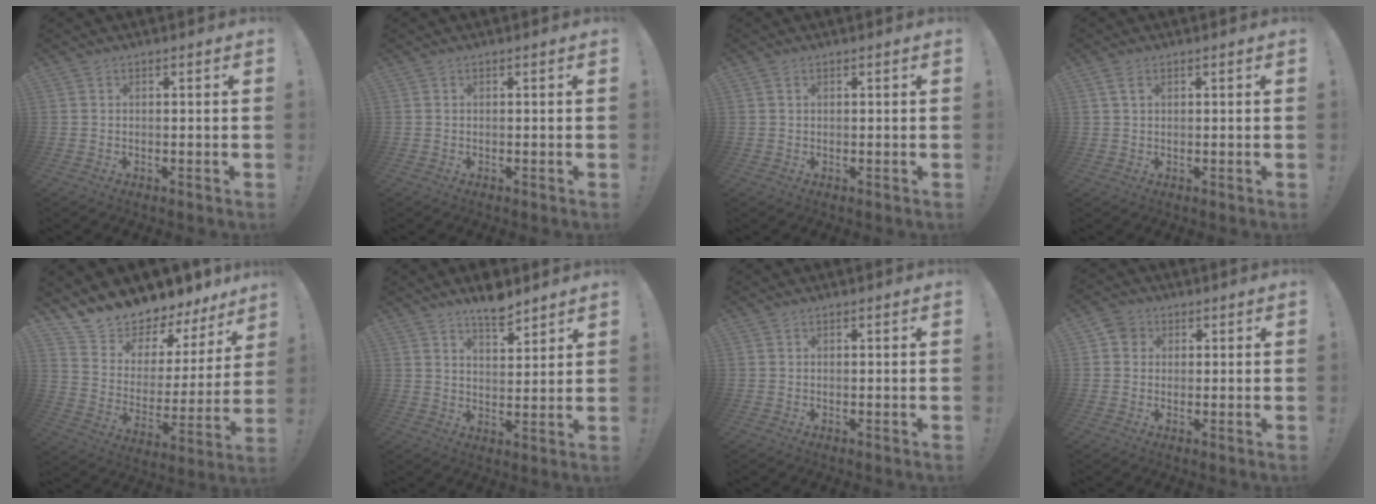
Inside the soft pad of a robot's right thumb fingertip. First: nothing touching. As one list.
[{"total": 0.0}, {"total": 0.6, "force": [0.4, 0.4, 0.3], "torque": [0.001, -0.003, 0.007]}, {"total": 2.6, "force": [1.2, 1.3, 1.8], "torque": [-0.029, 0.000, 0.021]}, {"total": 9.2, "force": [8.8, 2.6, -0.2], "torque": [-0.016, -0.102, 0.155]}, {"total": 7.2, "force": [6.2, 2.0, 3.2], "torque": [-0.038, -0.045, 0.107]}, {"total": 0.0}, {"total": 4.1, "force": [1.3, 3.6, 1.4], "torque": [-0.019, 0.003, 0.025]}]